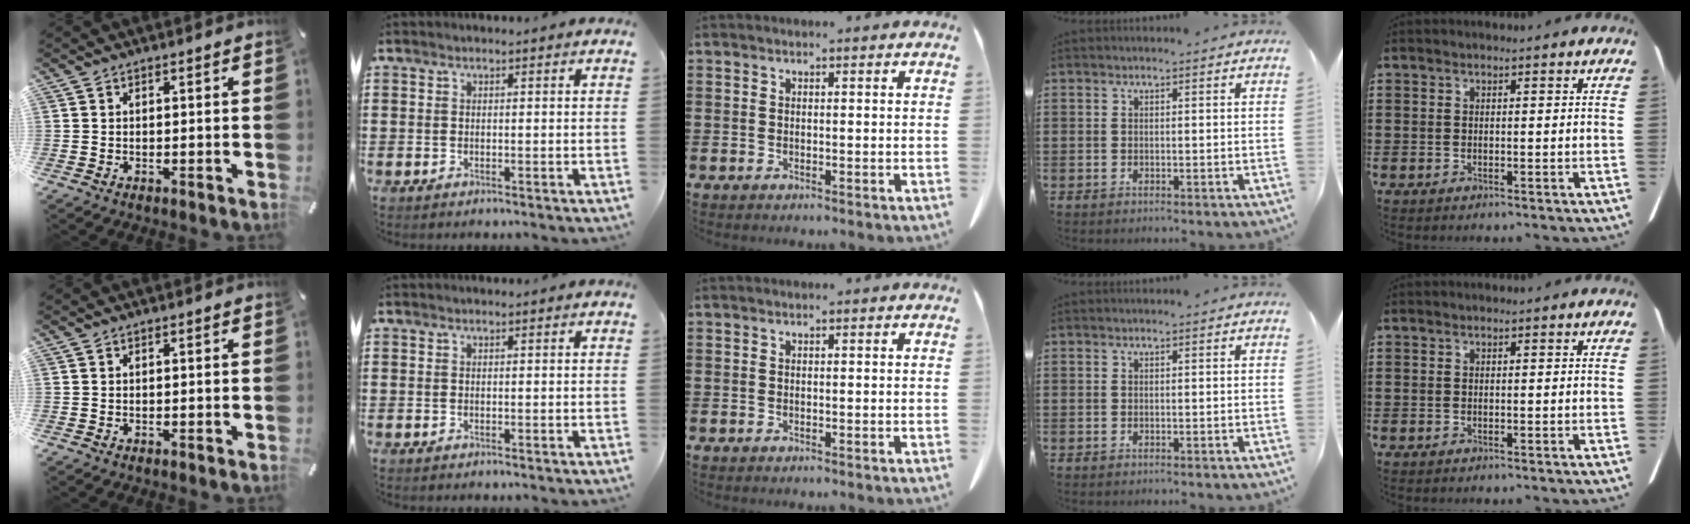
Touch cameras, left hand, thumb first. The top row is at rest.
{}